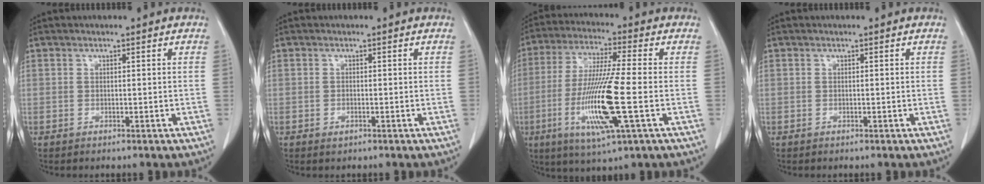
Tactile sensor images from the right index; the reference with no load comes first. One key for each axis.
{"total": 0.6, "fx": -0.2, "fy": 0.4, "fz": 0.5, "tx": -0.008, "ty": 0.000, "tz": 0.002}
{"total": 14.3, "fx": -3.5, "fy": 0.3, "fz": 13.9, "tx": -0.285, "ty": -0.020, "tz": -0.069}
{"total": 0.0}